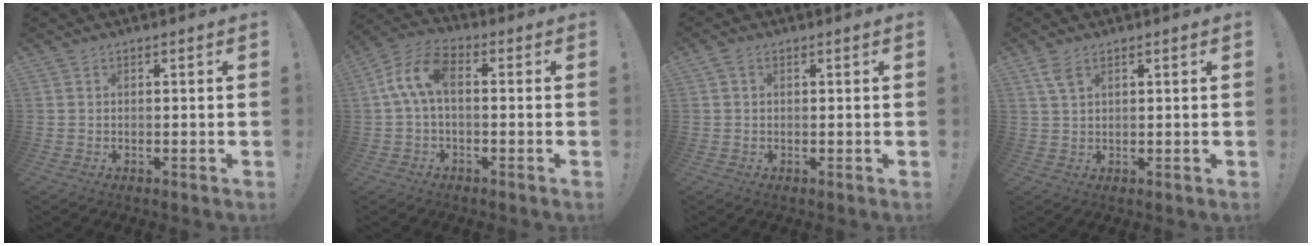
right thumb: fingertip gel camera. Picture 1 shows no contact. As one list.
[{"total": 9.7, "force": [0.8, 5.2, 8.2], "torque": [-0.169, 0.010, 0.020]}, {"total": 1.2, "force": [0.4, 0.8, 0.8], "torque": [-0.014, 0.003, 0.005]}, {"total": 4.2, "force": [2.4, 1.8, 3.0], "torque": [-0.061, -0.003, 0.045]}]